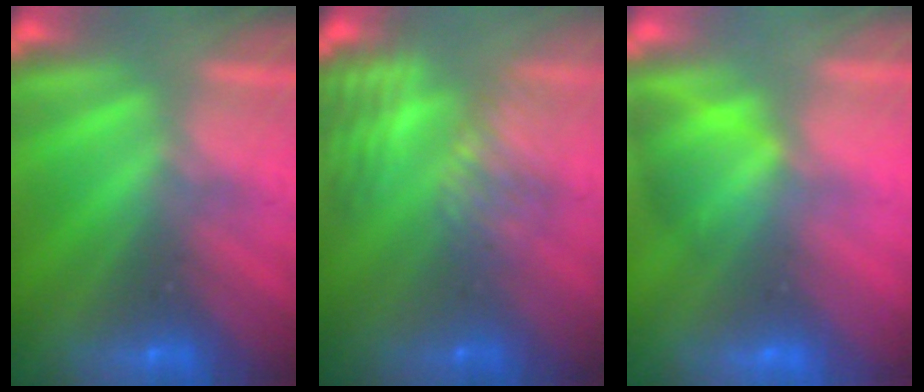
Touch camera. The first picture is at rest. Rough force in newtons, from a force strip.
{"total": 7.3}
{"total": 2.9}